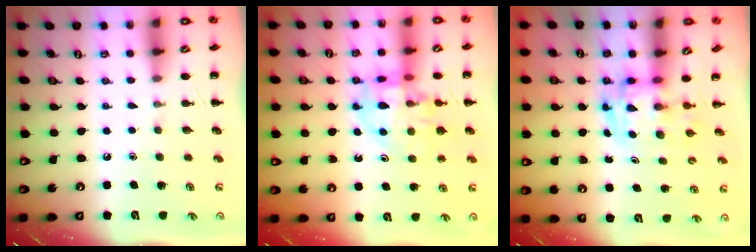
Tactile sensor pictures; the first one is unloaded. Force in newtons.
{"total": 14.2, "press": 13.8, "slide": 3.2}
{"total": 3.0, "press": 3.0, "slide": 0.5}